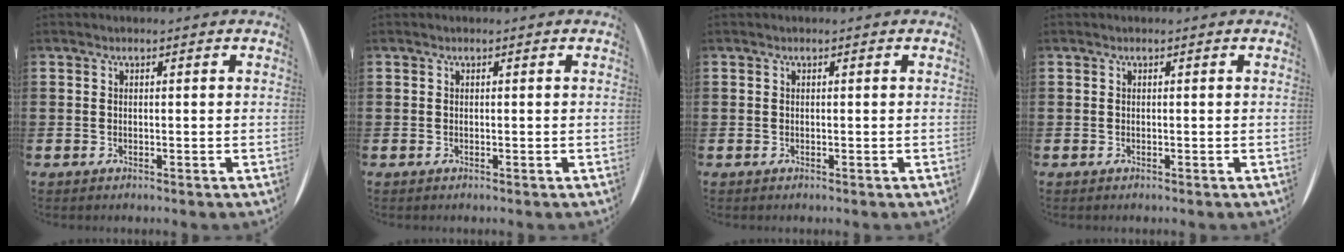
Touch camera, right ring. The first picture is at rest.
{"total": 0.0}
{"total": 0.0}
{"total": 0.0}